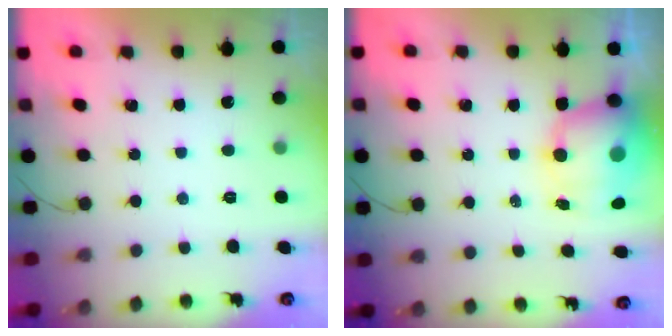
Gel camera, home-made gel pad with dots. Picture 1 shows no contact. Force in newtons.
{"total": 10.3, "press": 9.9, "slide": 2.8}